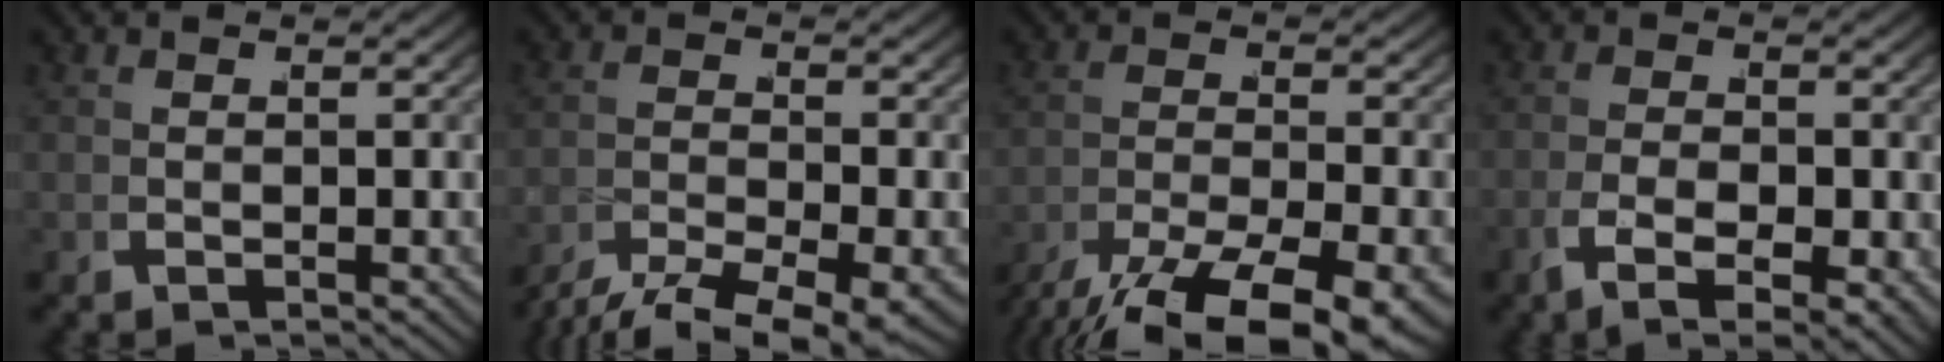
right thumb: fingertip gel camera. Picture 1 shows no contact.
{"total": 5.2, "force": [-4.1, 1.6, 2.9], "torque": [-0.043, -0.011, -0.068]}
{"total": 8.9, "force": [-5.8, 3.4, 5.9], "torque": [-0.103, -0.026, -0.082]}
{"total": 4.9, "force": [-1.7, 2.4, 3.9], "torque": [-0.076, -0.019, -0.026]}